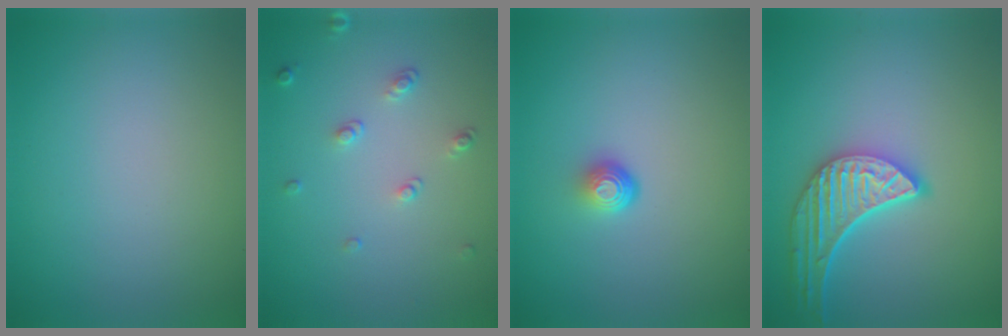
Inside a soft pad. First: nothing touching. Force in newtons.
{"total": 1.5, "press": 1.0, "slide": 1.1}
{"total": 1.8, "press": 1.1, "slide": 1.4}
{"total": 5.2, "press": 4.2, "slide": 3.0}